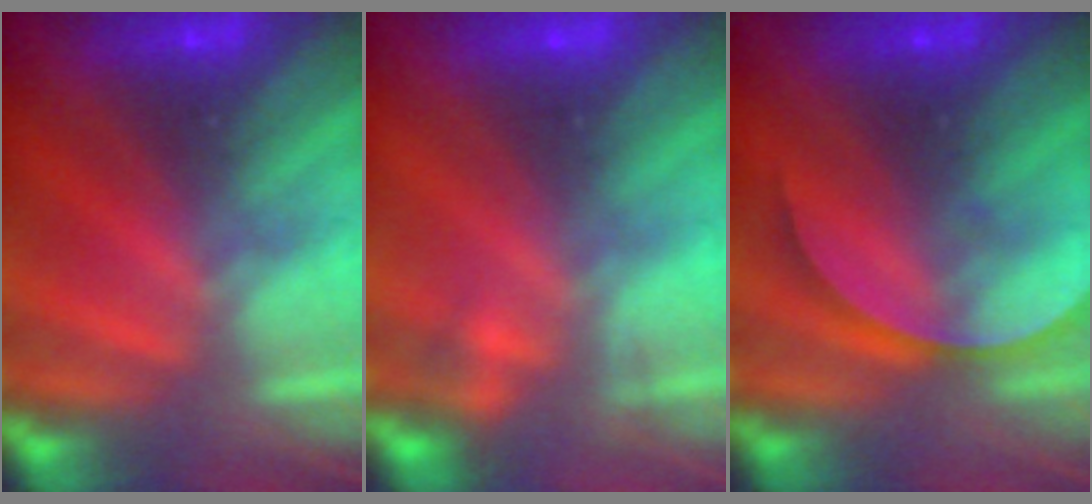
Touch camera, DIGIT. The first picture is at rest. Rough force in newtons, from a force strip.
{"total": 2.2}
{"total": 2.7}